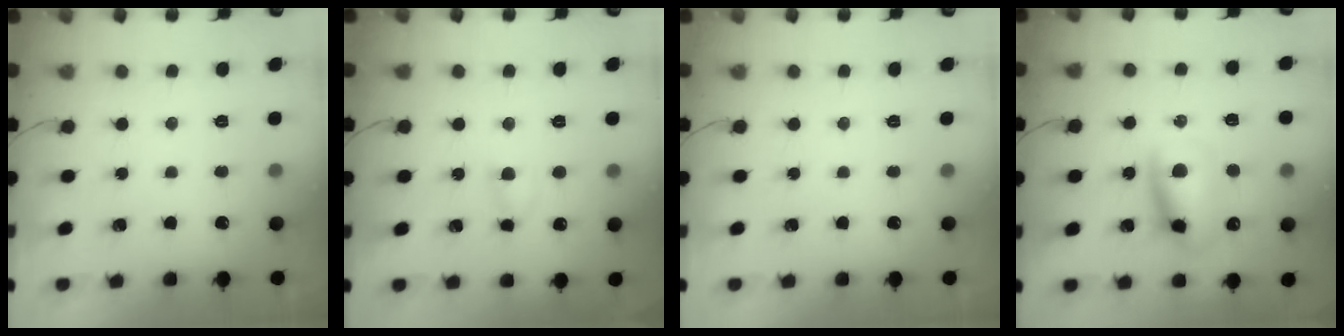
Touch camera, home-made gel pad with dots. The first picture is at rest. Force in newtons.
{"total": 3.7, "press": 3.5, "slide": 1.3}
{"total": 0.0}
{"total": 11.5, "press": 11.3, "slide": 2.5}